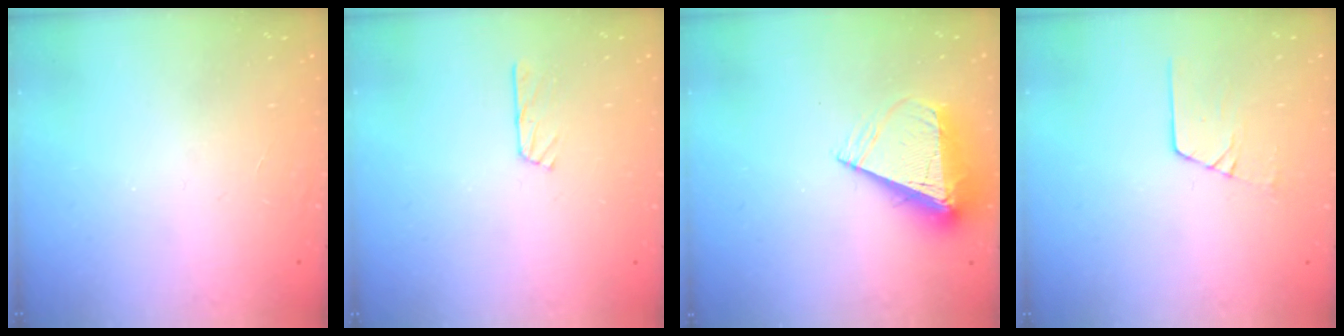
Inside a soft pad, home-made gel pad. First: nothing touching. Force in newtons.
{"total": 3.6, "press": 3.6, "slide": 0.3}
{"total": 10.1, "press": 10.1, "slide": 0.5}
{"total": 7.8, "press": 7.8, "slide": 0.6}